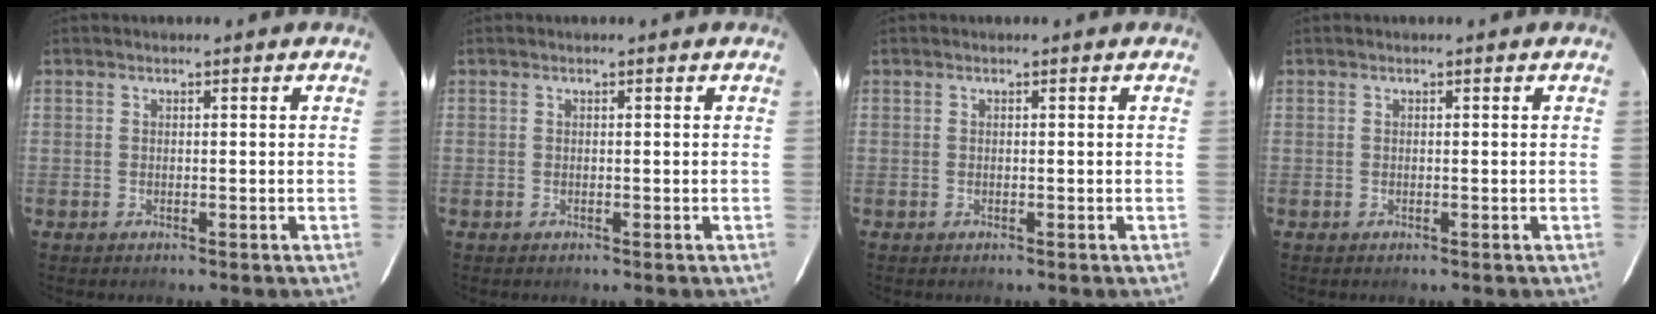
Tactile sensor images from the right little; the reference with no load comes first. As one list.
[{"total": 0.0}, {"total": 0.0}, {"total": 0.0}]